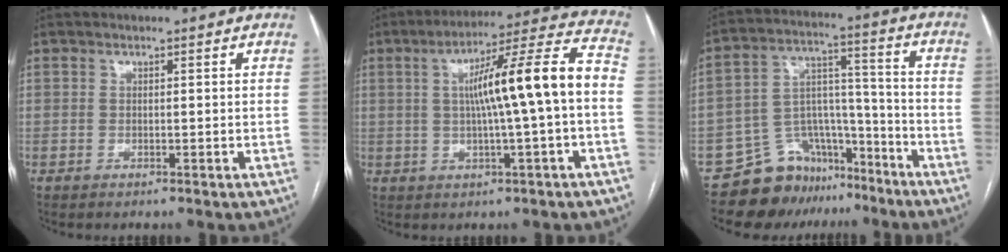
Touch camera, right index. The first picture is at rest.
{"total": 13.9, "force": [0.0, -0.2, 13.9], "torque": [-0.215, 0.025, -0.003]}
{"total": 11.6, "force": [-9.4, 6.5, 1.8], "torque": [-0.022, 0.074, -0.155]}